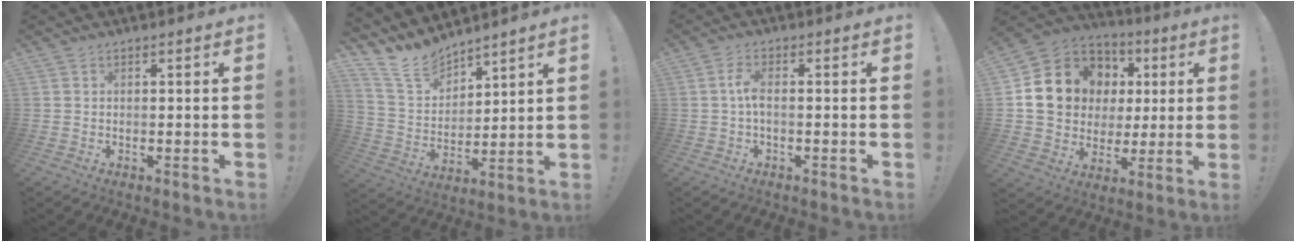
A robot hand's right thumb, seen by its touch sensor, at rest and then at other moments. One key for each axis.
{"total": 12.2, "fx": 10.9, "fy": 4.6, "fz": 3.0, "tx": -0.088, "ty": -0.080, "tz": 0.209}
{"total": 4.3, "fx": -0.1, "fy": 1.3, "fz": 4.1, "tx": -0.087, "ty": 0.000, "tz": -0.003}
{"total": 16.4, "fx": 4.5, "fy": 13.8, "fz": 7.5, "tx": -0.099, "ty": -0.014, "tz": 0.113}